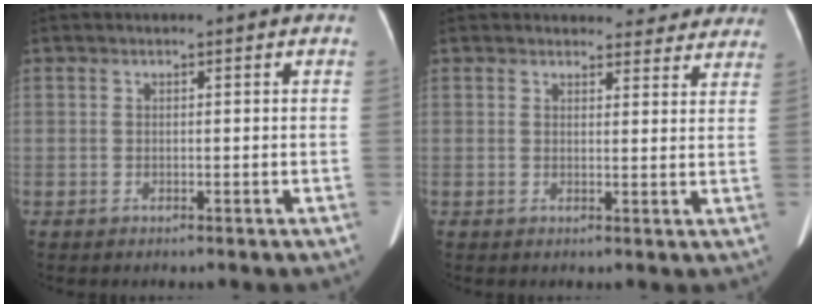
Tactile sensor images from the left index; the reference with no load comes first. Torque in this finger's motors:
{"motor_torque": [0.67, -0.77, 0.09, -0.01]}